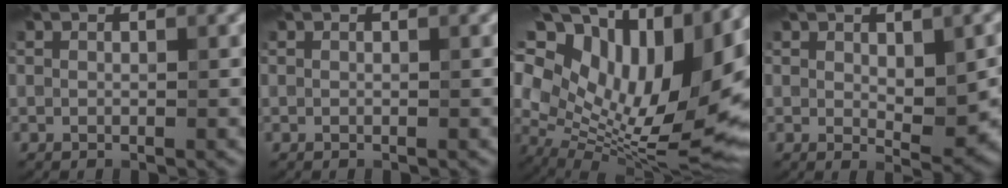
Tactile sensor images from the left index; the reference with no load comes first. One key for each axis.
{"total": 0.0}
{"total": 19.6, "fx": 7.6, "fy": 9.3, "fz": 15.5, "tx": -0.245, "ty": 0.038, "tz": 0.156}
{"total": 4.2, "fx": 0.1, "fy": 2.2, "fz": 3.6, "tx": -0.053, "ty": -0.007, "tz": 0.009}